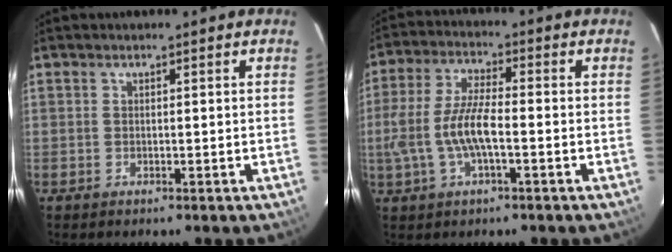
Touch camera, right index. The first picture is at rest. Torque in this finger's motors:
{"motor_torque": [0.94, -0.68, 0.42, 0.20]}